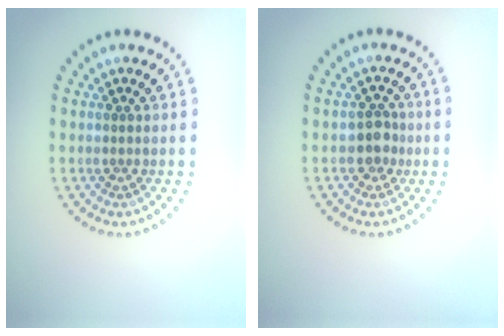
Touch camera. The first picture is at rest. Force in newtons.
{"total": 2.0, "press": 1.8, "slide": 0.9}